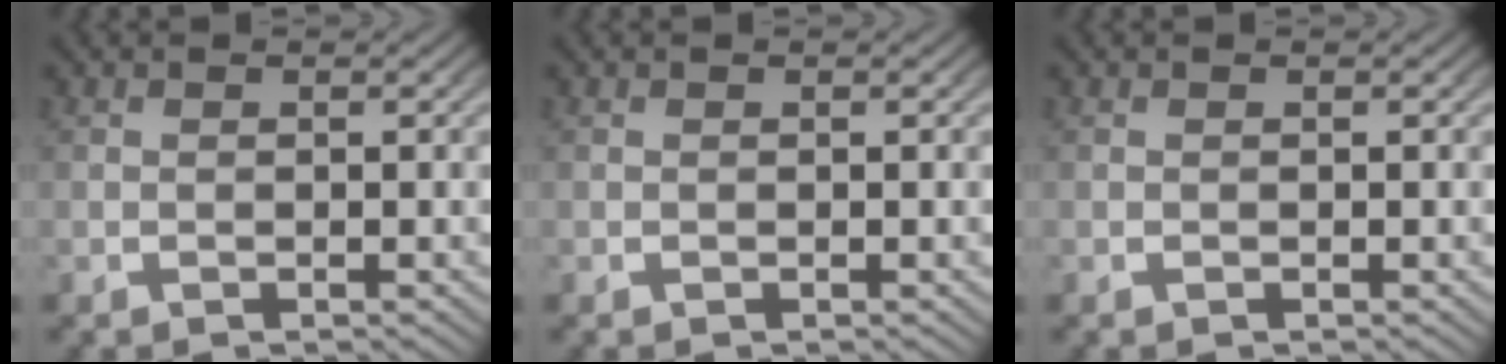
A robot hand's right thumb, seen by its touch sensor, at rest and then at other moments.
{"total": 0.0}
{"total": 0.0}